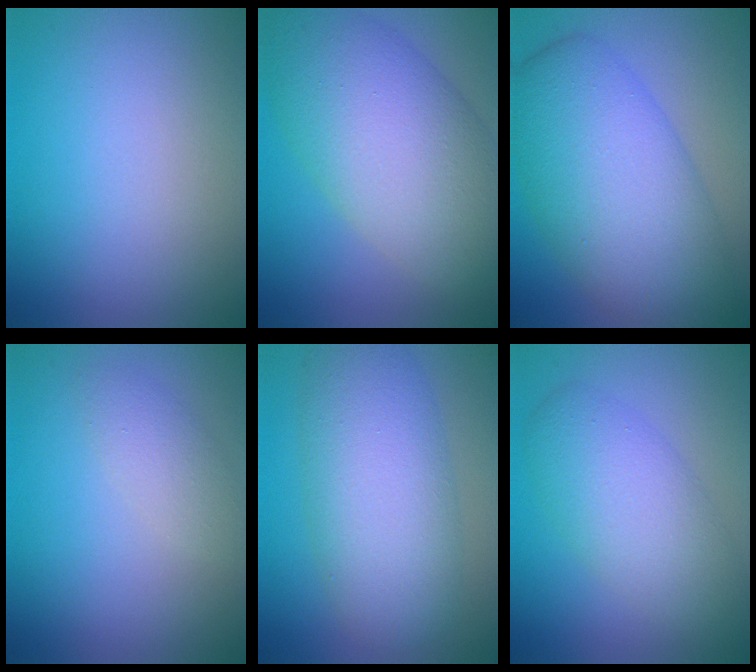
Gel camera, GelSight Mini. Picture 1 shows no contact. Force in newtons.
{"total": 11.3, "press": 11.3, "slide": 0.4}
{"total": 10.6, "press": 10.6, "slide": 0.2}
{"total": 1.9, "press": 1.9, "slide": 0.0}
{"total": 8.2, "press": 8.2, "slide": 0.2}
{"total": 5.4, "press": 5.3, "slide": 0.4}